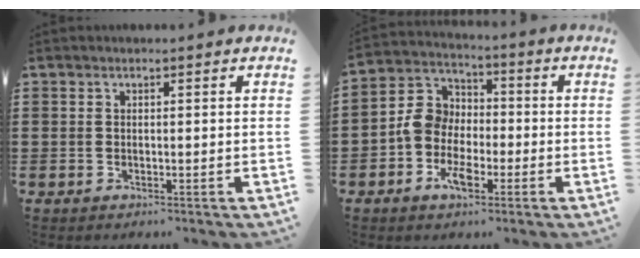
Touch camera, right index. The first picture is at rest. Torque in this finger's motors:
{"motor_torque": [1.07, 1.07, 0.58, 0.05]}